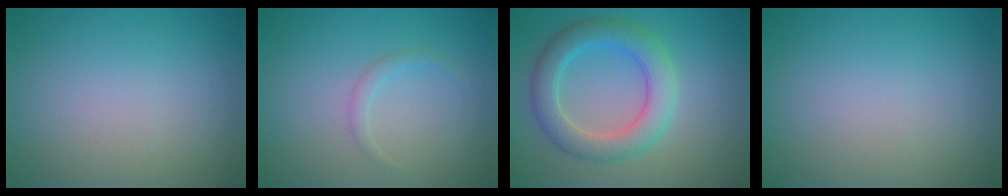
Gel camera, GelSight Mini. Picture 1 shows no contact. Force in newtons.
{"total": 0.9, "press": 0.9, "slide": 0.1}
{"total": 4.8, "press": 4.8, "slide": 0.2}
{"total": 0.0}